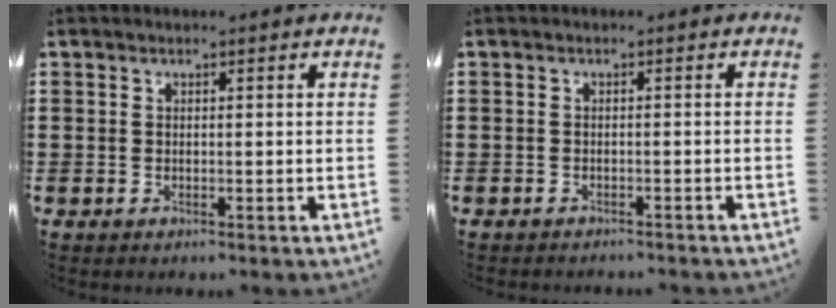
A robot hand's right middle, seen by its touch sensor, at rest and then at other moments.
{"total": 0.8, "force": [-0.8, -0.1, 0.0], "torque": [-0.002, -0.001, -0.017]}